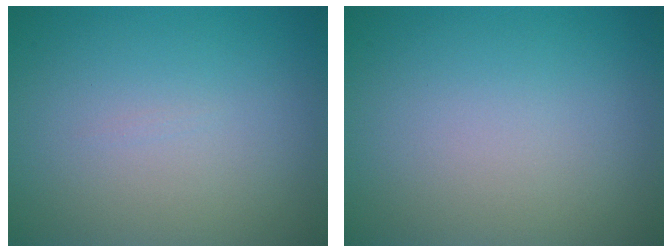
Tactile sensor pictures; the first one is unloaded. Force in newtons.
{"total": 0.0}